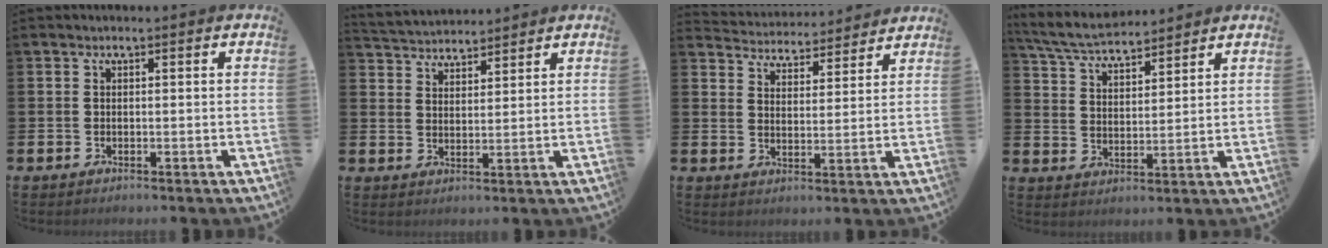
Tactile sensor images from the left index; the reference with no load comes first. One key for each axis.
{"total": 3.9, "fx": 3.8, "fy": 0.8, "fz": -0.2, "tx": -0.013, "ty": -0.018, "tz": 0.070}
{"total": 4.5, "fx": 4.4, "fy": 0.9, "fz": -0.4, "tx": -0.008, "ty": -0.040, "tz": 0.074}
{"total": 5.9, "fx": 5.7, "fy": 0.9, "fz": 1.2, "tx": -0.049, "ty": -0.026, "tz": 0.102}